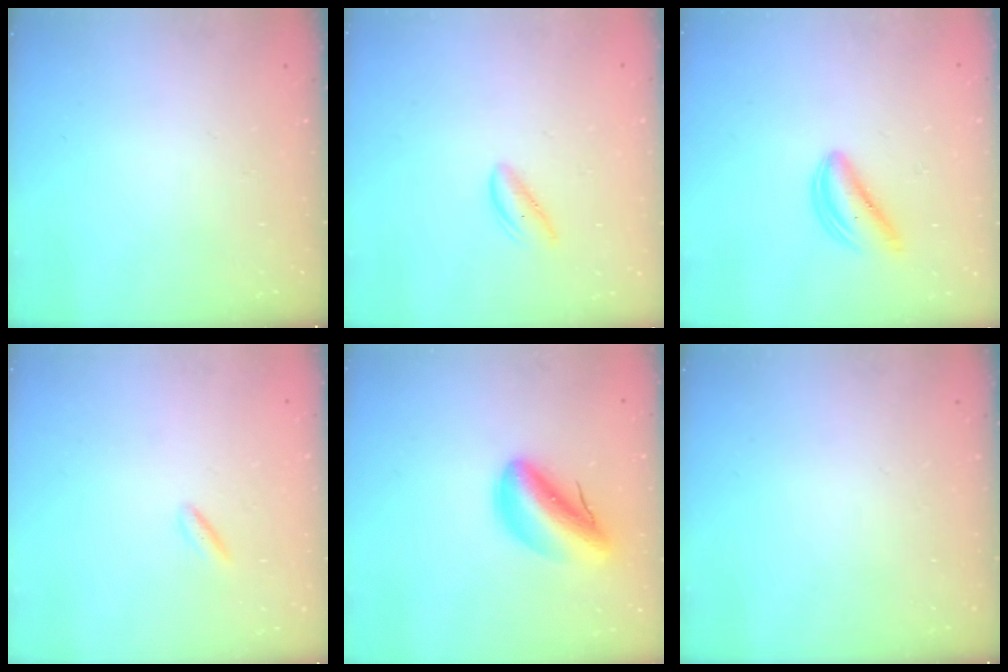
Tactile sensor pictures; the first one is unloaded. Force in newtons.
{"total": 1.8, "press": 1.7, "slide": 0.6}
{"total": 4.9, "press": 4.9, "slide": 0.5}
{"total": 1.8, "press": 1.6, "slide": 0.8}
{"total": 10.2, "press": 9.7, "slide": 3.0}
{"total": 0.0}